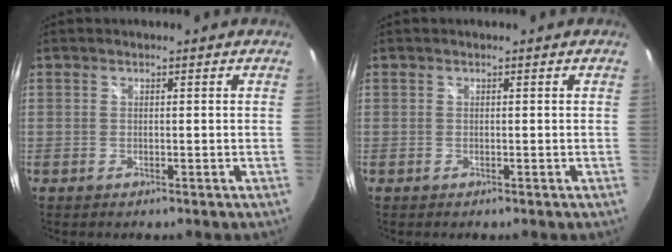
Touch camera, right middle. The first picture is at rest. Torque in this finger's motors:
{"motor_torque": [0.00, 0.01, 0.00, 0.01]}